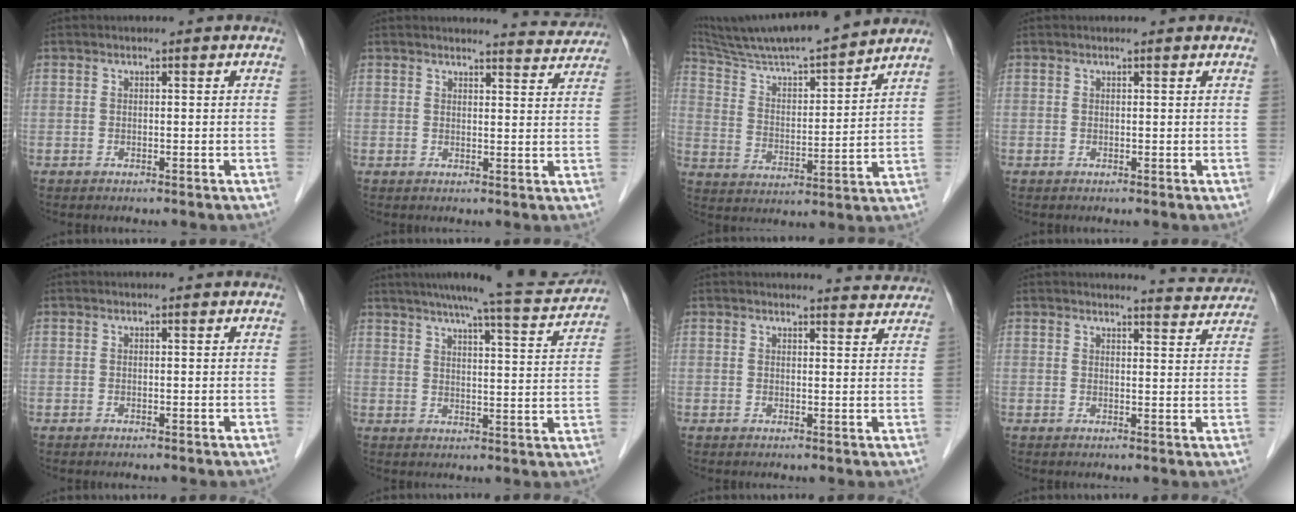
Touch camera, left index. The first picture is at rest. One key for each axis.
{"total": 6.2, "fx": 6.2, "fy": 0.5, "fz": 0.2, "tx": 0.000, "ty": -0.016, "tz": 0.055}
{"total": 18.3, "fx": 16.7, "fy": -0.1, "fz": 7.3, "tx": -0.135, "ty": 0.004, "tz": 0.271}
{"total": 1.2, "fx": 1.2, "fy": 0.1, "fz": 0.2, "tx": -0.013, "ty": 0.006, "tz": 0.011}
{"total": 0.0}
{"total": 14.2, "fx": 13.1, "fy": 0.4, "fz": 5.5, "tx": -0.080, "ty": -0.016, "tz": 0.166}
{"total": 6.7, "fx": 6.6, "fy": 0.8, "fz": 0.6, "tx": 0.004, "ty": -0.008, "tz": 0.055}
{"total": 5.6, "fx": 5.6, "fy": 0.3, "fz": -0.1, "tx": -0.004, "ty": -0.016, "tz": 0.051}